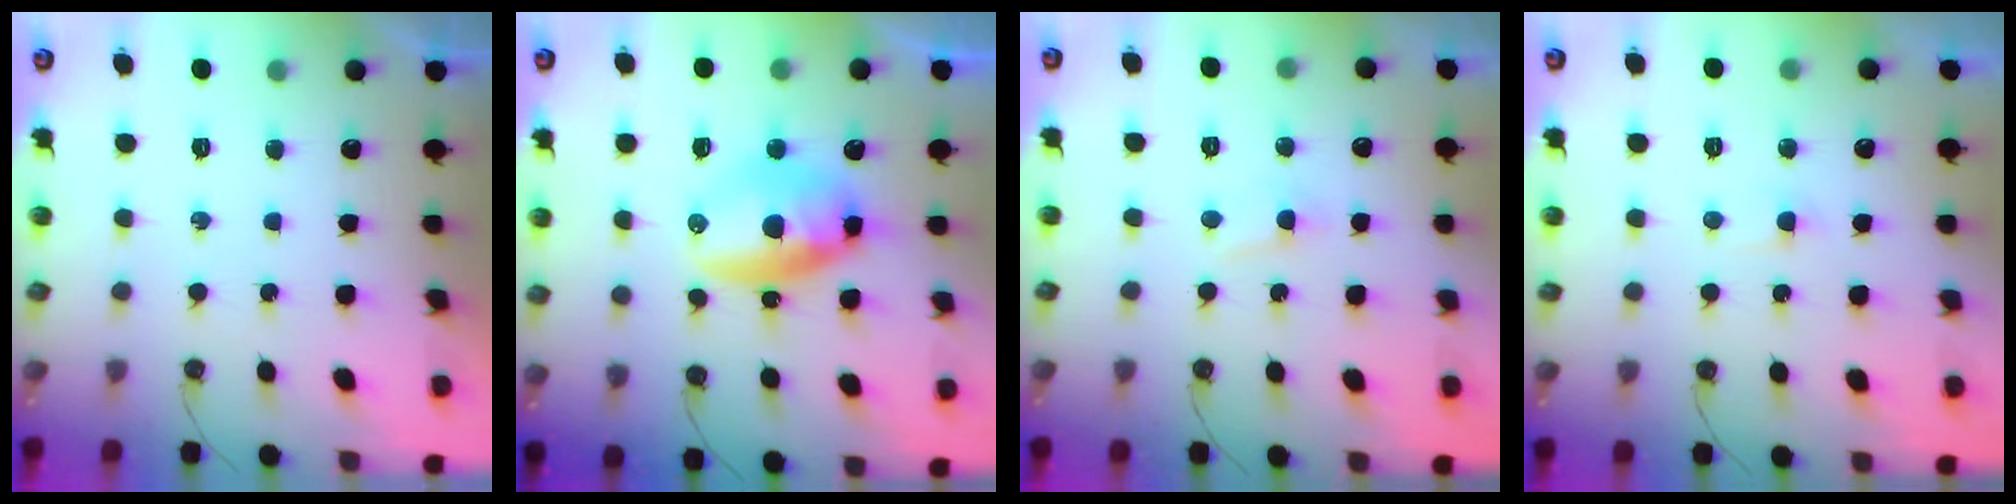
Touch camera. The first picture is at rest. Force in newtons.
{"total": 11.1, "press": 10.7, "slide": 2.8}
{"total": 3.3, "press": 3.2, "slide": 0.5}
{"total": 1.7, "press": 1.7, "slide": 0.3}